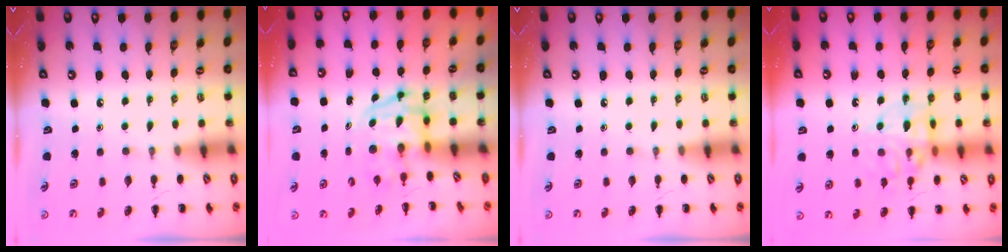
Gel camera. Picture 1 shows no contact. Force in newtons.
{"total": 3.8, "press": 3.7, "slide": 0.6}
{"total": 0.0}
{"total": 12.3, "press": 12.2, "slide": 1.5}